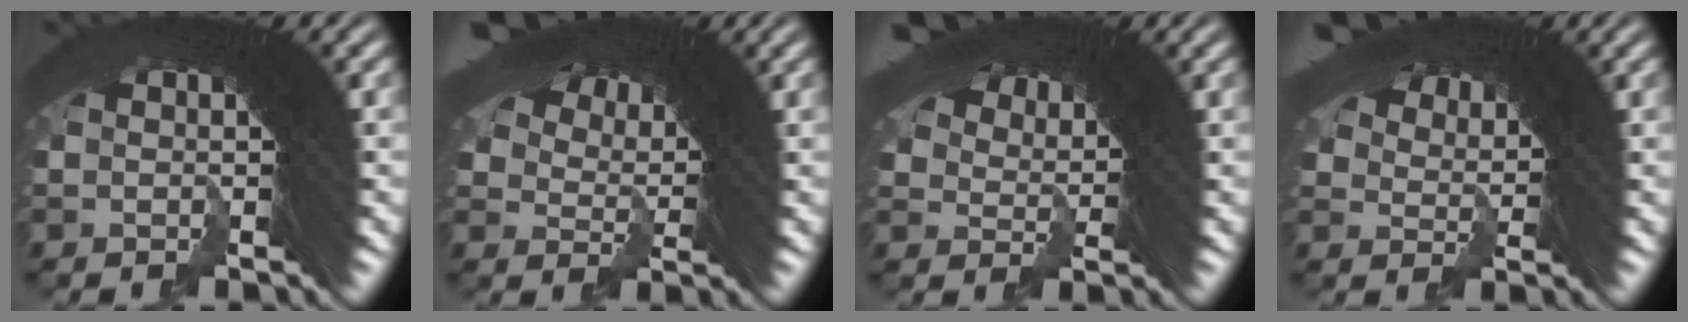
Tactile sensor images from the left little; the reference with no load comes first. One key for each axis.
{"total": 5.2, "fx": 3.5, "fy": 2.5, "fz": 2.9, "tx": -0.045, "ty": 0.000, "tz": 0.063}
{"total": 3.7, "fx": 3.3, "fy": 1.0, "fz": 1.4, "tx": -0.027, "ty": -0.009, "tz": 0.065}
{"total": 3.5, "fx": 3.1, "fy": 1.0, "fz": 1.3, "tx": -0.024, "ty": -0.011, "tz": 0.062}